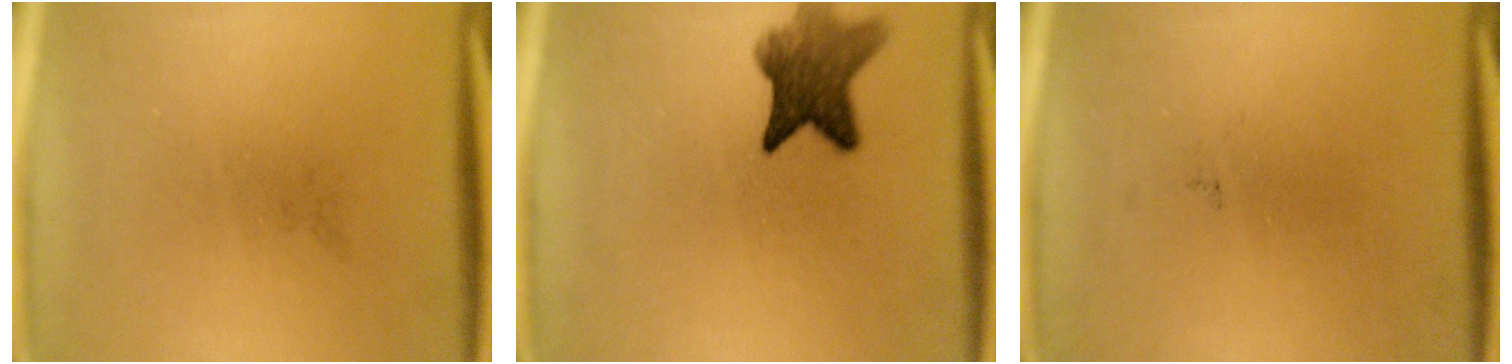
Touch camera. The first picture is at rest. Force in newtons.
{"total": 7.5}
{"total": 0.0}